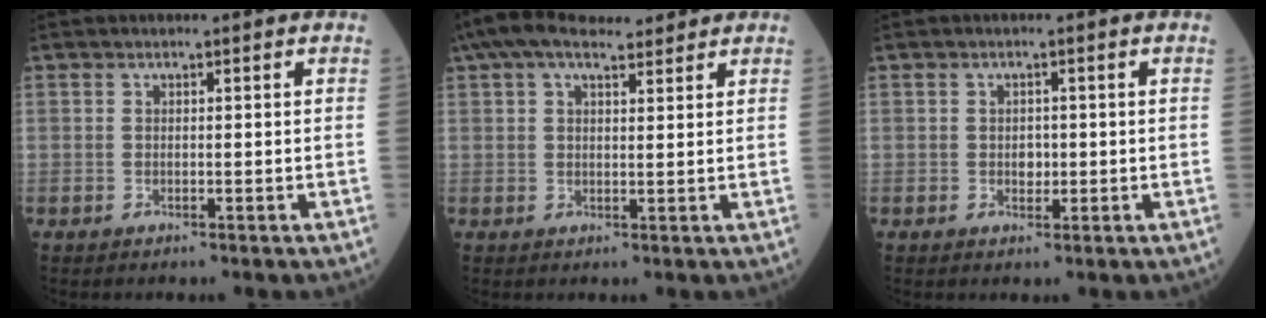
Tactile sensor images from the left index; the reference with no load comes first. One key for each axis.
{"total": 8.5, "fx": 7.0, "fy": 2.3, "fz": 4.2, "tx": -0.082, "ty": 0.041, "tz": 0.119}
{"total": 1.5, "fx": -0.3, "fy": 1.2, "fz": 0.9, "tx": -0.015, "ty": -0.003, "tz": -0.003}